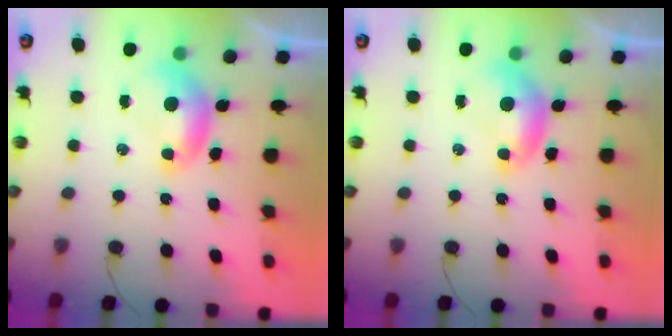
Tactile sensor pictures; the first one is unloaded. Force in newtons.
{"total": 0.0}